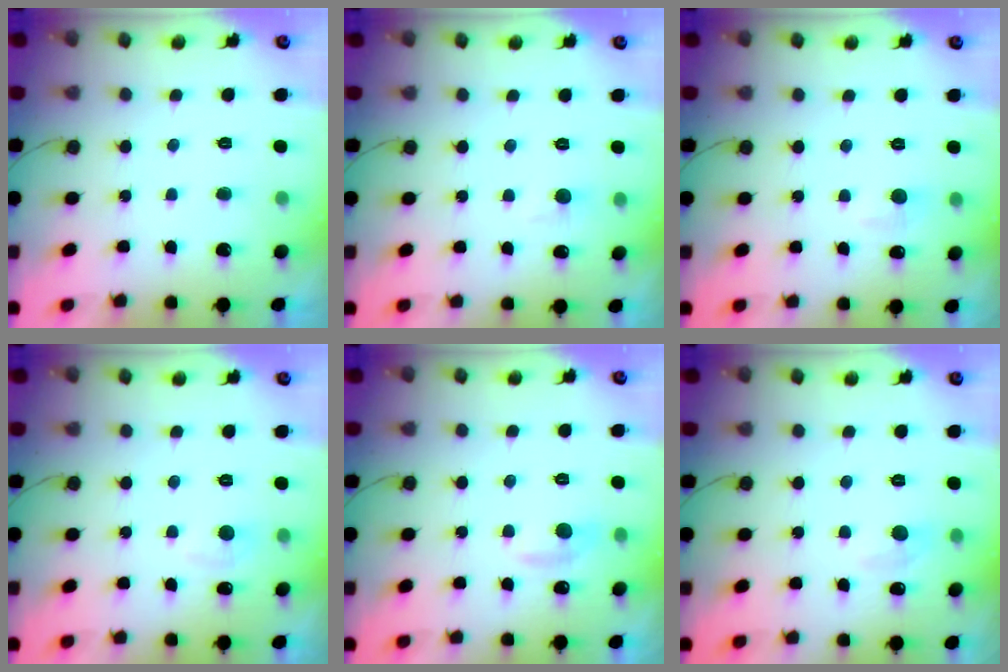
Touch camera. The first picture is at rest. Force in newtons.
{"total": 4.2, "press": 4.2, "slide": 0.6}
{"total": 5.4, "press": 5.3, "slide": 0.8}
{"total": 4.8, "press": 4.8, "slide": 0.6}
{"total": 5.4, "press": 5.3, "slide": 0.7}
{"total": 5.3, "press": 5.3, "slide": 0.7}